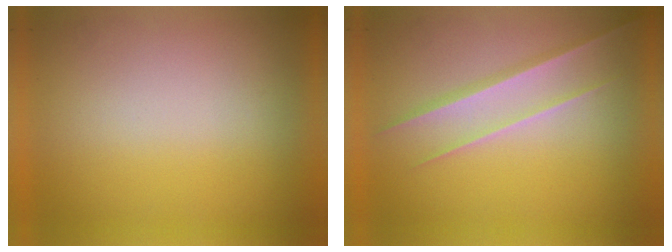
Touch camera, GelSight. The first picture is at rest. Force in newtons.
{"total": 1.5}